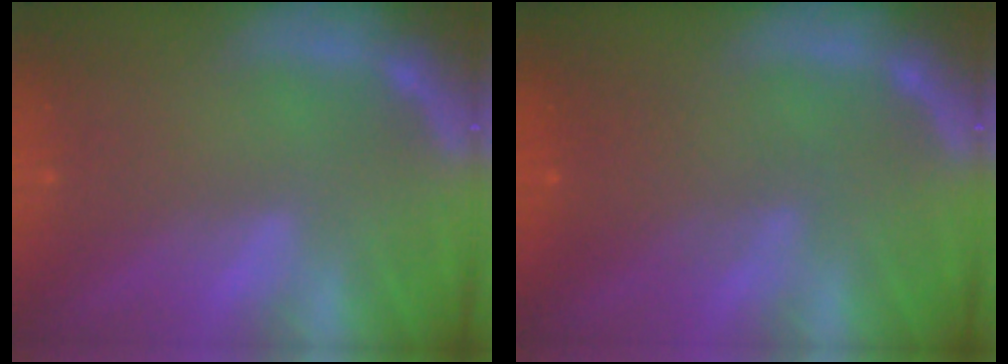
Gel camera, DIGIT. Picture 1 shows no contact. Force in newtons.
{"total": 3.6}